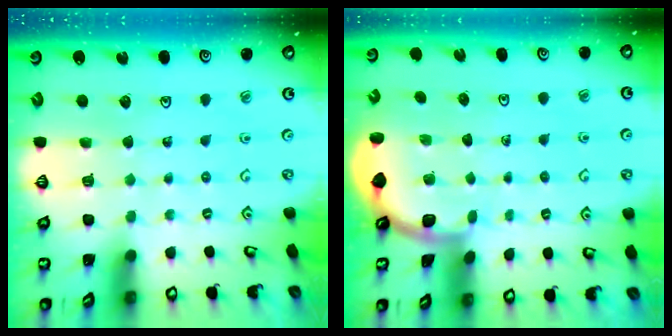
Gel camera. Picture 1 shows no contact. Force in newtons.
{"total": 1.7, "press": 1.6, "slide": 0.1}